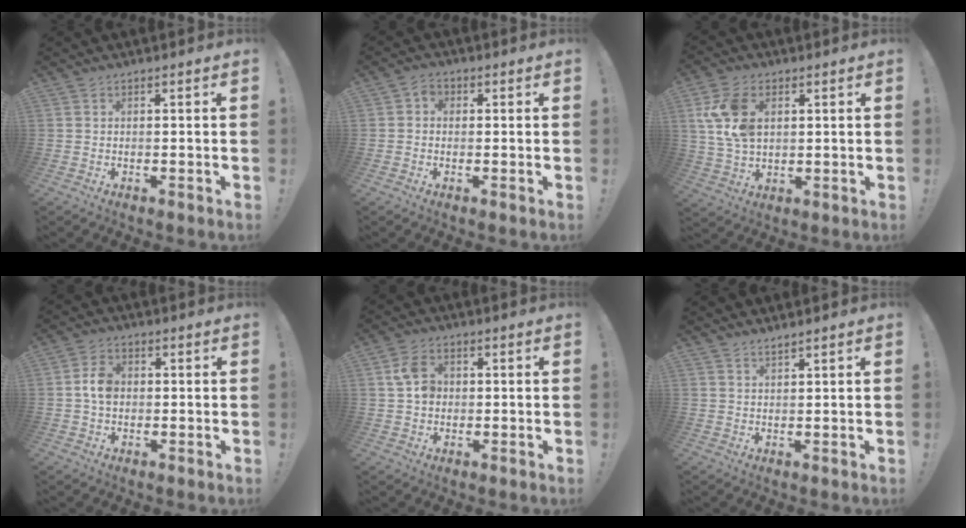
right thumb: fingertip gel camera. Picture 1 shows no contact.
{"total": 2.2, "force": [-0.4, 1.9, 1.0], "torque": [-0.016, 0.011, -0.008]}
{"total": 12.5, "force": [3.5, 8.2, 8.7], "torque": [-0.172, -0.001, 0.068]}
{"total": 5.6, "force": [0.0, 4.0, 4.0], "torque": [-0.068, 0.009, -0.002]}
{"total": 6.7, "force": [0.9, 5.3, 4.0], "torque": [-0.067, 0.009, 0.018]}
{"total": 1.7, "force": [1.6, 0.0, 0.6], "torque": [-0.013, -0.008, 0.030]}